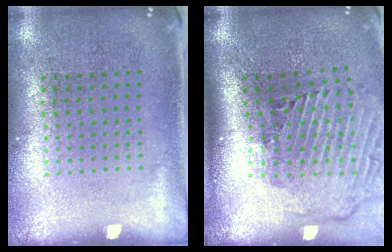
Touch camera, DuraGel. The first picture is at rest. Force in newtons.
{"total": 2.9, "press": 2.0, "slide": 2.1}